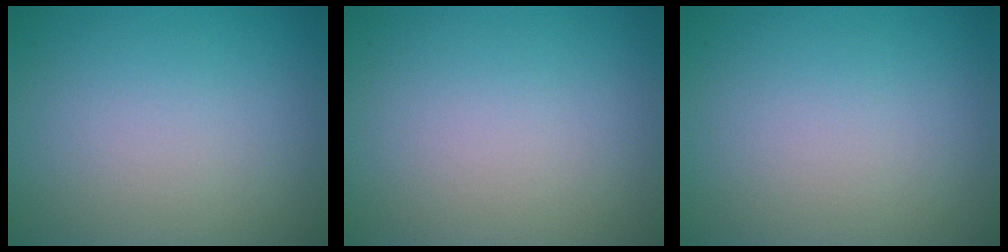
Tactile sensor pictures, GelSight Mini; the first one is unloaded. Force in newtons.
{"total": 0.0}
{"total": 0.0}